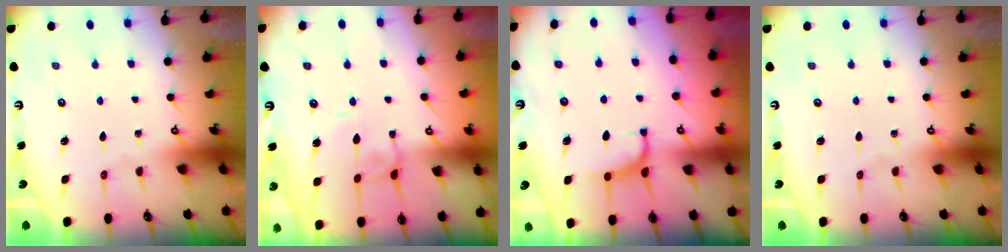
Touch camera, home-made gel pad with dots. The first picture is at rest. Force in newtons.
{"total": 1.9, "press": 1.9, "slide": 0.2}
{"total": 0.6, "press": 0.1, "slide": 0.6}
{"total": 0.0}